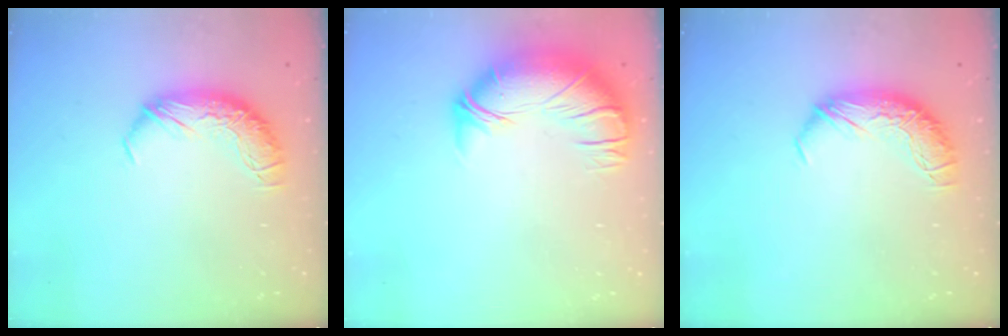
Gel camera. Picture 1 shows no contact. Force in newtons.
{"total": 3.4, "press": 1.3, "slide": 3.1}
{"total": 0.0}